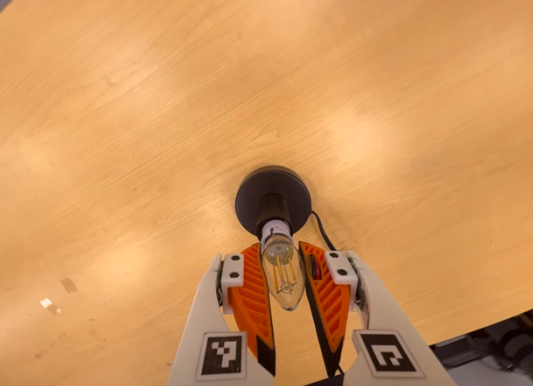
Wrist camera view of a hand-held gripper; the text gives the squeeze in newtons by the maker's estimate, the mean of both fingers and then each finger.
{"total": 16.3, "left": 16.7, "right": 15.9}